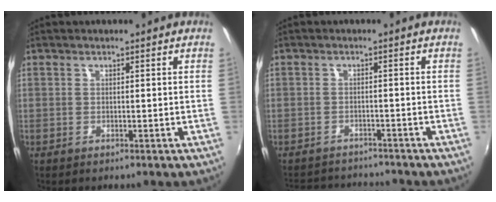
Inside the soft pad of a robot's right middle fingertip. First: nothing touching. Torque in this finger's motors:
{"motor_torque": [0.29, -0.81, -0.12, -0.12]}